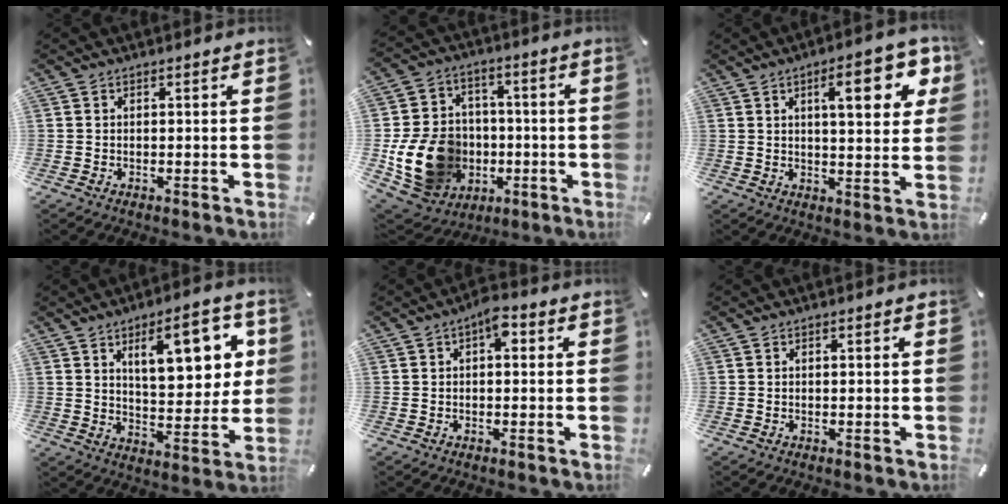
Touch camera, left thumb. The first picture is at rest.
{"total": 17.1, "force": [-3.7, 14.4, 8.5], "torque": [-0.163, 0.023, -0.052]}
{"total": 13.5, "force": [5.3, 4.6, 11.5], "torque": [-0.159, -0.009, 0.078]}
{"total": 15.6, "force": [6.8, 7.0, 12.2], "torque": [-0.164, -0.020, 0.106]}
{"total": 4.6, "force": [1.0, 2.3, 3.8], "torque": [-0.055, 0.006, 0.008]}
{"total": 0.0}